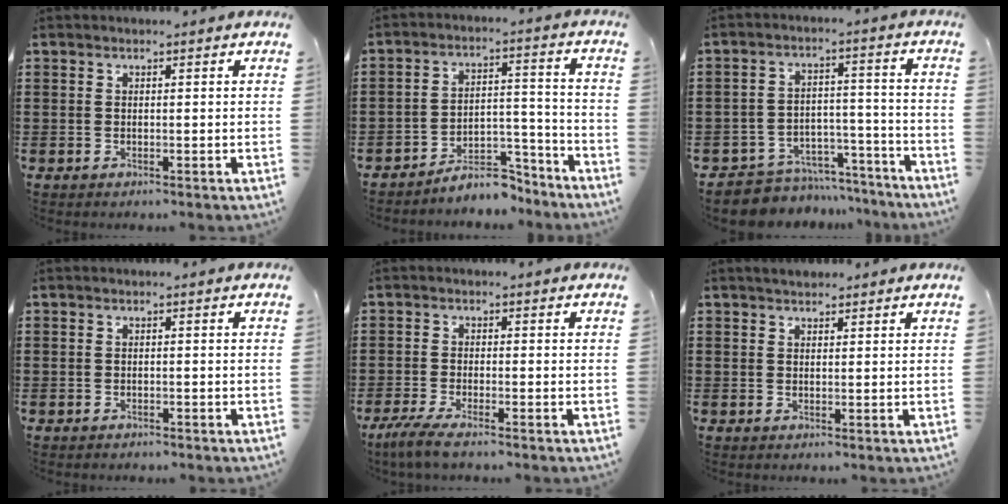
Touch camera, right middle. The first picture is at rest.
{"total": 6.7, "force": [-6.2, 1.8, 1.4], "torque": [-0.015, 0.022, -0.117]}
{"total": 6.3, "force": [-6.1, 1.6, 0.4], "torque": [-0.005, 0.023, -0.121]}
{"total": 0.5, "force": [-0.5, 0.0, 0.1], "torque": [-0.004, -0.003, -0.010]}
{"total": 3.5, "force": [-2.7, 0.0, 2.2], "torque": [-0.059, -0.018, -0.055]}
{"total": 1.4, "force": [1.3, 0.6, 0.0], "torque": [0.004, 0.001, 0.024]}